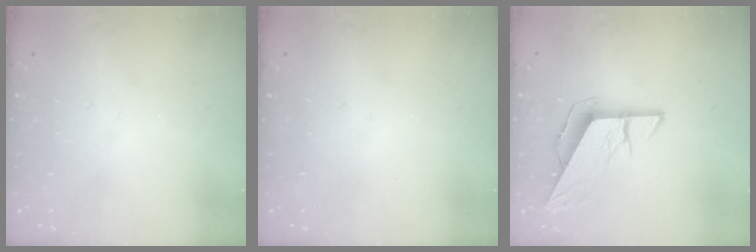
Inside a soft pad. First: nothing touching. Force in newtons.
{"total": 0.0}
{"total": 8.2, "press": 8.2, "slide": 0.3}